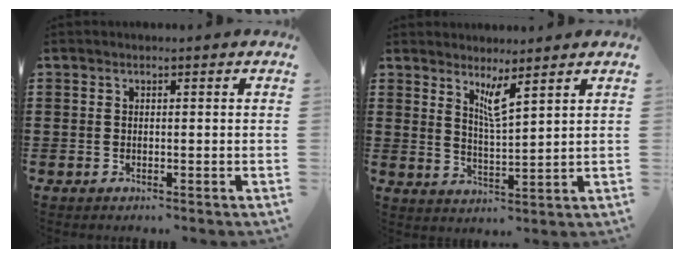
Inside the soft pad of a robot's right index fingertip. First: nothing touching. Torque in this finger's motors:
{"motor_torque": [-0.29, 0.41, 0.26, 0.03]}